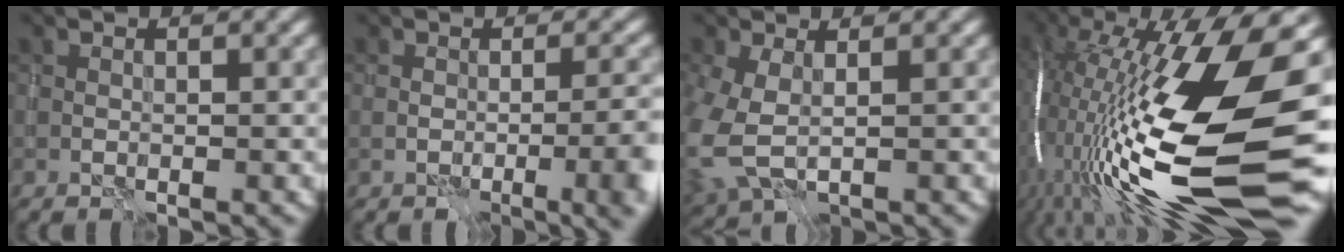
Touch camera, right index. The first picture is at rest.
{"total": 5.7, "force": [-1.5, 2.0, 5.1], "torque": [-0.063, -0.017, -0.012]}
{"total": 6.0, "force": [-0.9, 3.5, 4.8], "torque": [-0.133, -0.018, -0.013]}
{"total": 20.2, "force": [-3.9, 6.8, 18.6], "torque": [-0.371, -0.003, -0.074]}